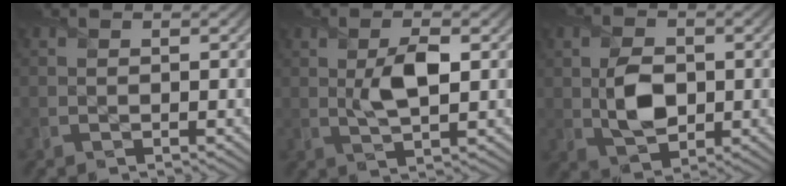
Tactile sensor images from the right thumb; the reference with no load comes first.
{"total": 5.2, "force": [0.7, 2.0, 4.8], "torque": [-0.096, -0.001, 0.015]}
{"total": 5.9, "force": [0.0, 3.9, 4.4], "torque": [-0.092, -0.006, 0.000]}